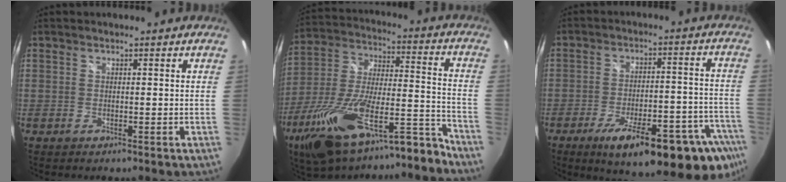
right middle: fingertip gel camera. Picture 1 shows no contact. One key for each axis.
{"total": 24.5, "fx": -17.9, "fy": 7.1, "fz": 15.1, "tx": -0.278, "ty": -0.020, "tz": -0.295}
{"total": 25.2, "fx": -16.4, "fy": 7.1, "fz": 17.8, "tx": -0.227, "ty": -0.019, "tz": -0.217}